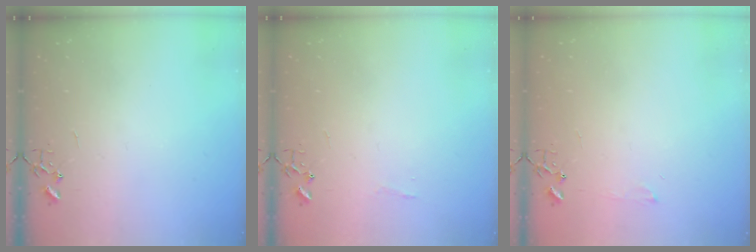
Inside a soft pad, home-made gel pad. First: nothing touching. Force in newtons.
{"total": 3.7, "press": 3.7, "slide": 0.4}
{"total": 4.2, "press": 4.2, "slide": 0.6}